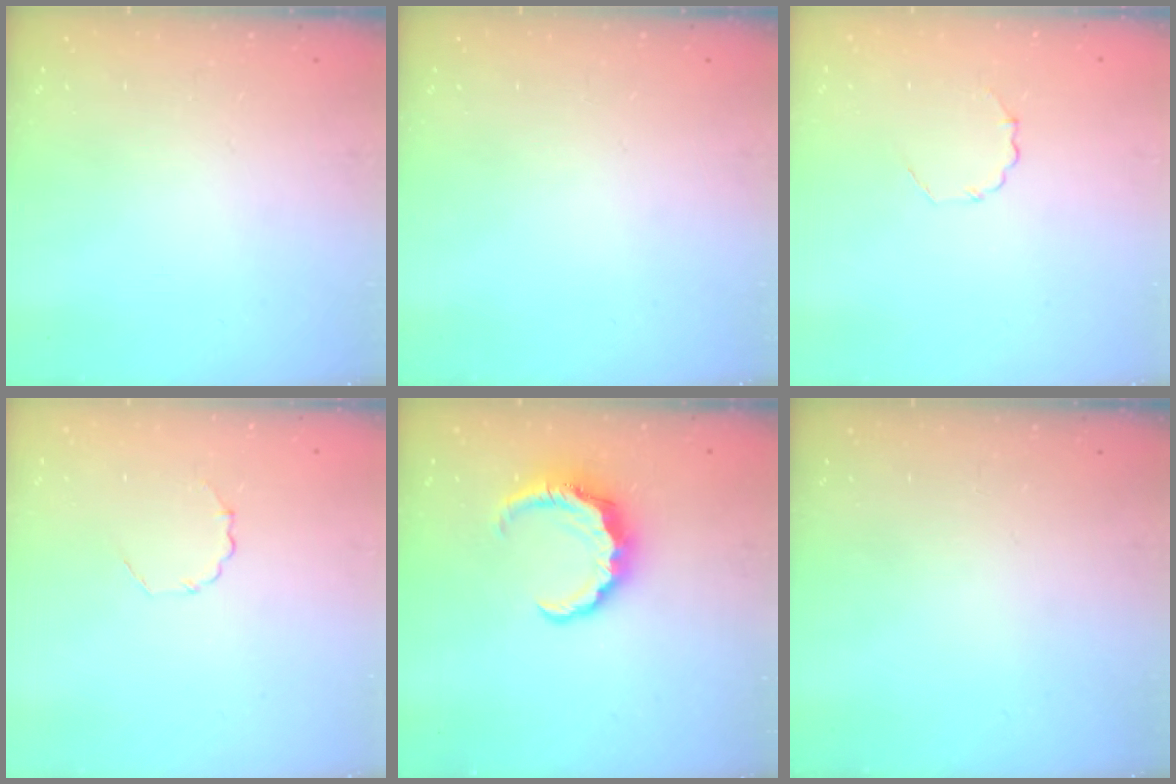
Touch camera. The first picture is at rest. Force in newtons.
{"total": 0.0}
{"total": 2.8, "press": 2.6, "slide": 1.1}
{"total": 2.8, "press": 2.6, "slide": 1.1}
{"total": 7.7, "press": 7.6, "slide": 1.1}
{"total": 0.0}